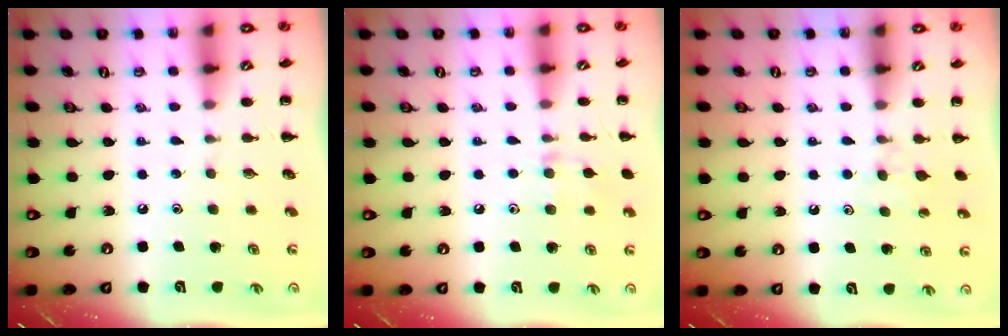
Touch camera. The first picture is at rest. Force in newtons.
{"total": 6.9, "press": 6.5, "slide": 2.2}
{"total": 4.7, "press": 4.3, "slide": 1.8}